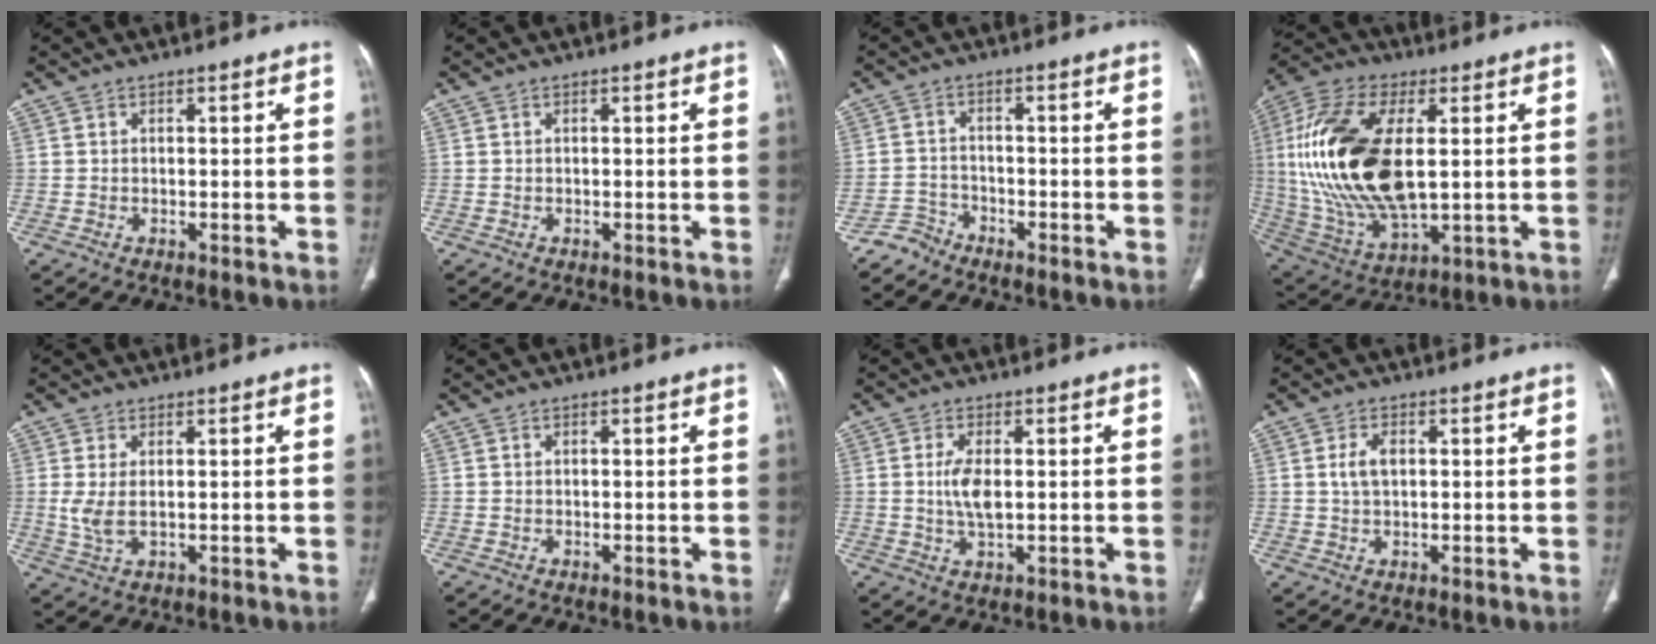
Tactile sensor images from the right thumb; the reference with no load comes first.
{"total": 0.0}
{"total": 3.2, "force": [-2.9, 1.2, -0.5], "torque": [0.016, 0.011, -0.060]}
{"total": 25.2, "force": [2.7, 12.6, 21.6], "torque": [-0.454, -0.015, 0.054]}
{"total": 4.1, "force": [0.3, 1.9, 3.6], "torque": [-0.090, -0.008, 0.013]}
{"total": 0.0}
{"total": 5.0, "force": [0.3, 2.2, 4.5], "torque": [-0.096, -0.005, 0.007]}
{"total": 3.5, "force": [0.7, 2.0, 2.8], "torque": [-0.059, 0.005, 0.015]}